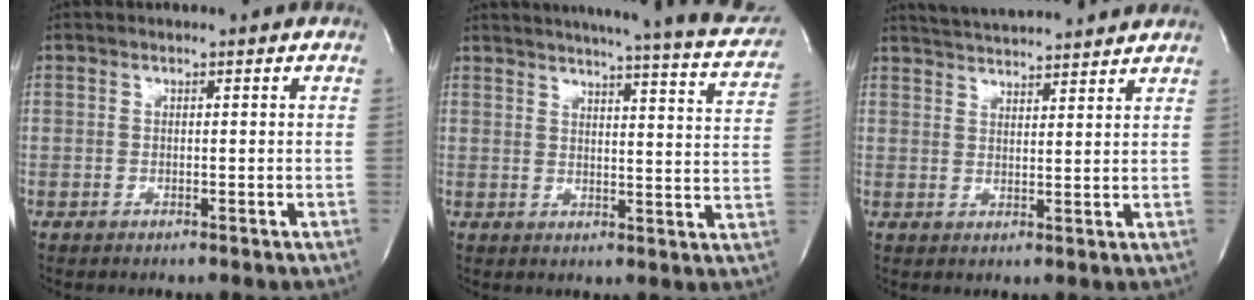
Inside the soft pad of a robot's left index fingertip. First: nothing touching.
{"total": 21.8, "force": [19.2, 2.0, 10.1], "torque": [-0.137, -0.047, 0.213]}
{"total": 11.2, "force": [10.5, 0.7, 3.8], "torque": [-0.071, 0.018, 0.151]}